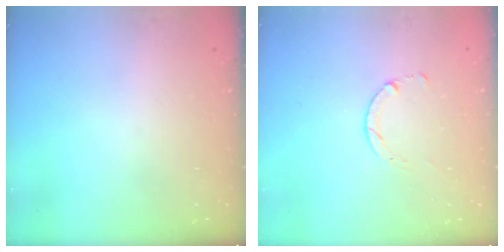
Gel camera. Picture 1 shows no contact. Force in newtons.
{"total": 1.4, "press": 1.4, "slide": 0.2}